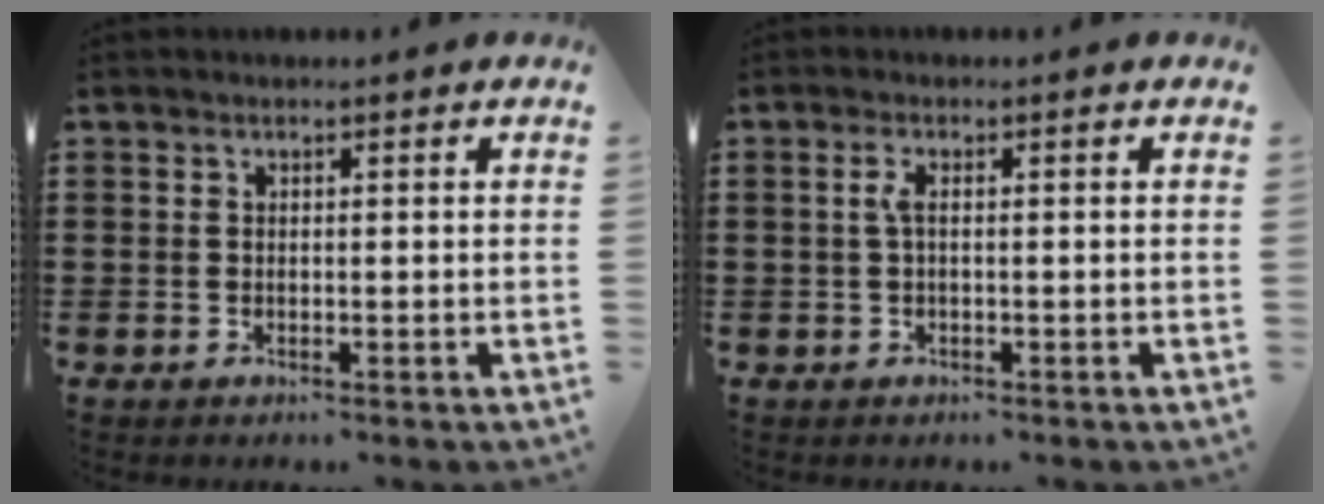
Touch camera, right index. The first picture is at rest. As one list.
[{"total": 2.0, "force": [-0.1, 0.3, 2.0], "torque": [-0.038, 0.001, -0.003]}]